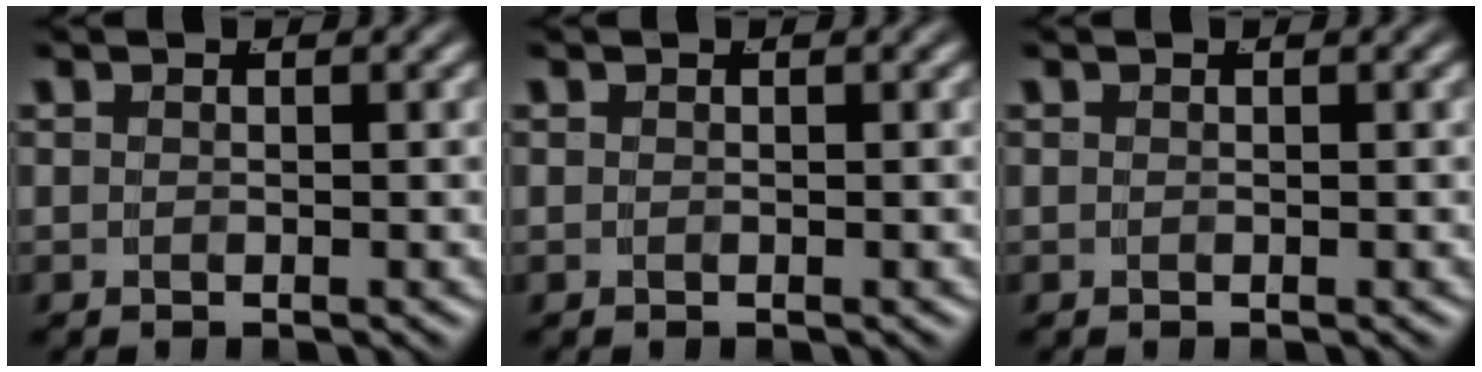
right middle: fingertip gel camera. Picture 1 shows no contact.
{"total": 0.0}
{"total": 0.0}